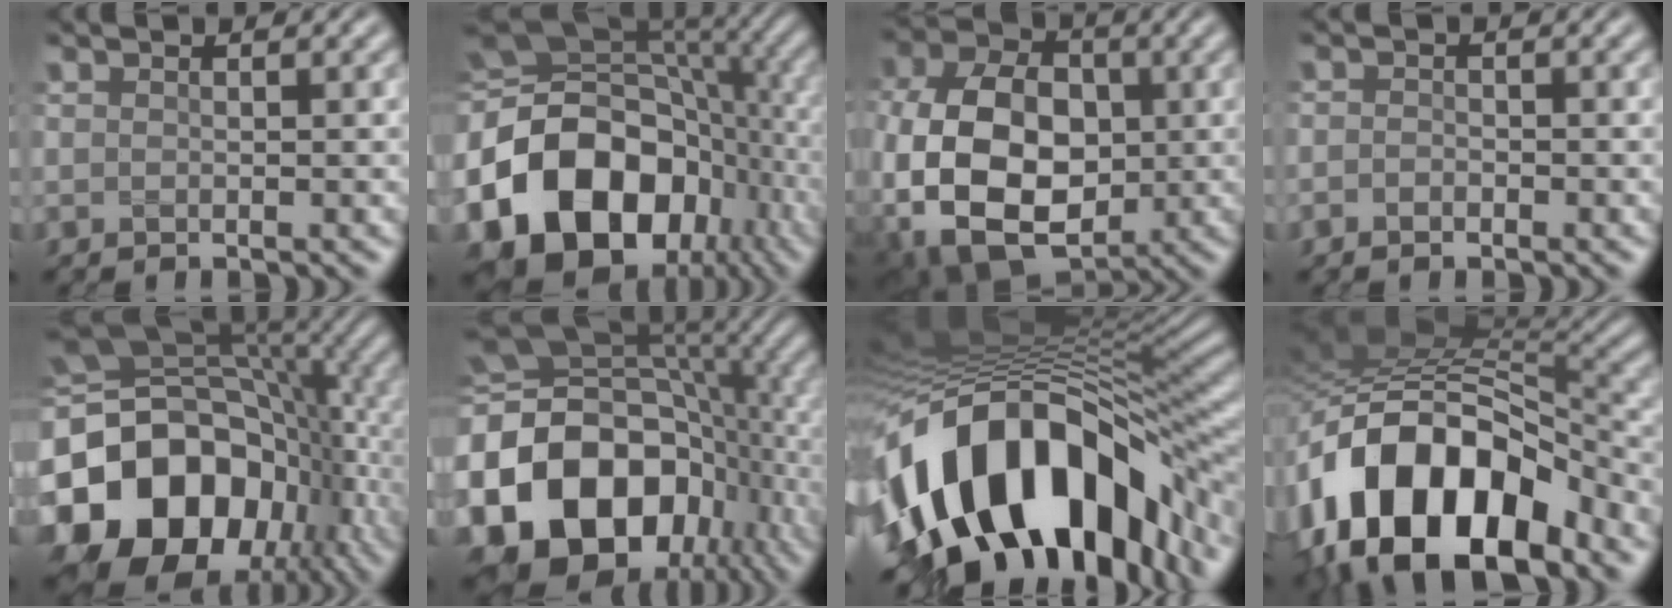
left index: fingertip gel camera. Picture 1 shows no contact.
{"total": 18.6, "force": [-5.8, 13.8, 11.1], "torque": [-0.229, -0.021, -0.097]}
{"total": 13.7, "force": [-2.4, 9.4, 9.6], "torque": [-0.194, -0.010, -0.037]}
{"total": 0.9, "force": [-0.6, 0.5, 0.4], "torque": [-0.010, 0.004, -0.013]}
{"total": 20.6, "force": [-5.3, 15.5, 12.5], "torque": [-0.250, -0.022, -0.085]}
{"total": 18.8, "force": [-5.2, 13.6, 12.0], "torque": [-0.244, -0.019, -0.080]}
{"total": 17.4, "force": [-5.1, 9.6, 13.6], "torque": [-0.235, 0.005, -0.080]}
{"total": 16.4, "force": [-5.4, 10.0, 11.9], "torque": [-0.218, 0.001, -0.095]}